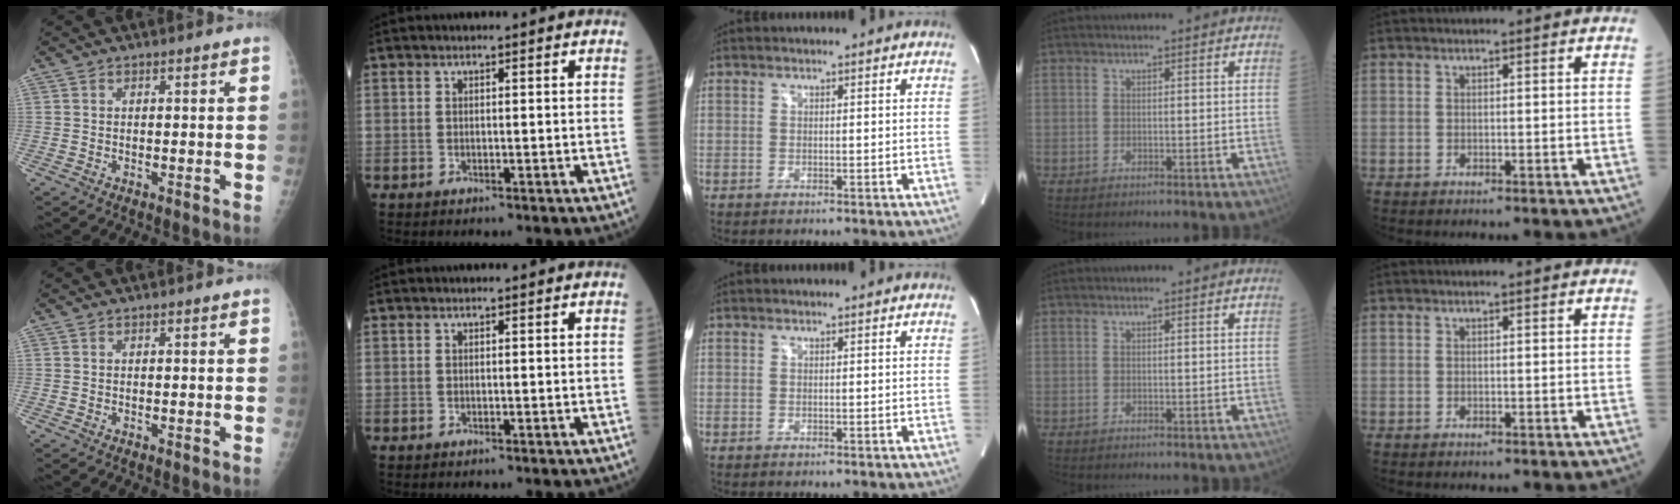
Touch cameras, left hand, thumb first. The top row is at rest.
{}